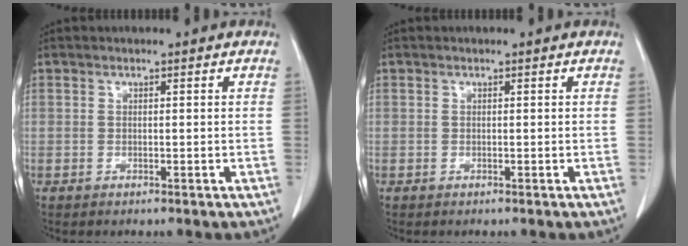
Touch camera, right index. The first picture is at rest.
{"total": 0.0}